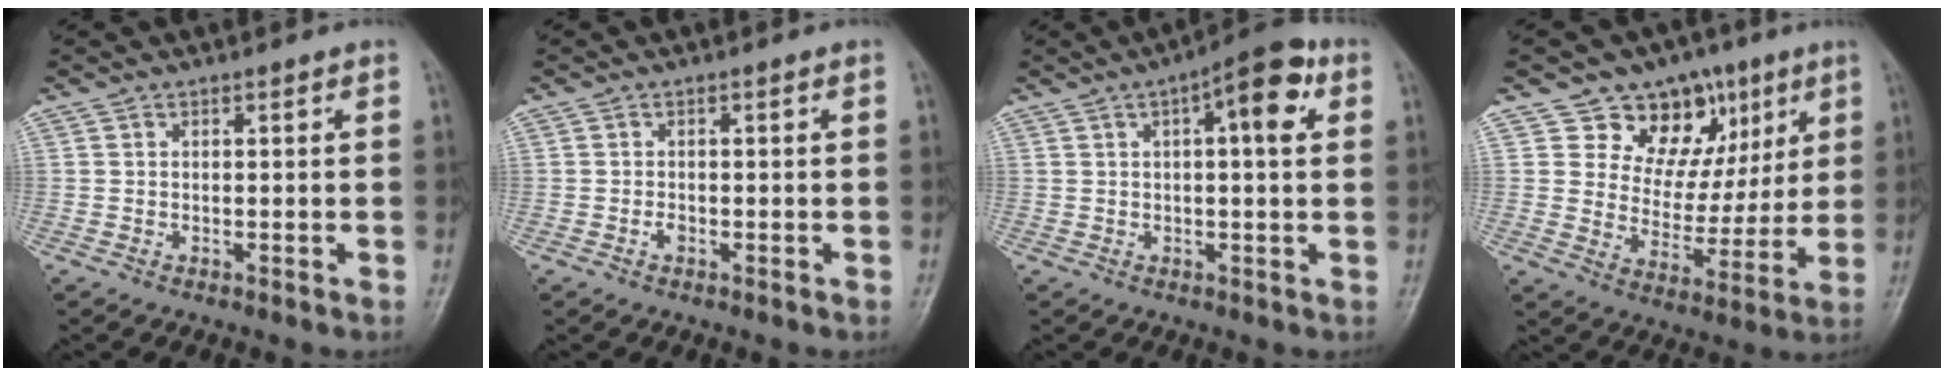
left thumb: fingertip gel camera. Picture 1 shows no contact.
{"total": 1.0, "force": [-0.5, 0.6, 0.6], "torque": [-0.010, 0.001, -0.010]}
{"total": 9.3, "force": [3.0, 3.1, 8.2], "torque": [-0.105, 0.015, 0.033]}
{"total": 14.3, "force": [7.4, 10.6, 6.1], "torque": [-0.034, -0.023, 0.118]}